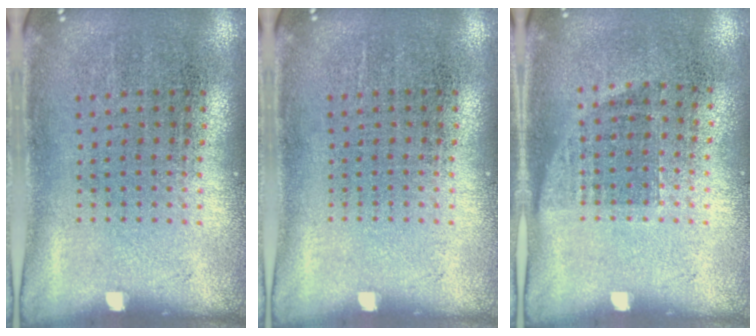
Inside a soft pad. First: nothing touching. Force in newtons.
{"total": 0.0}
{"total": 0.8, "press": 0.7, "slide": 0.5}